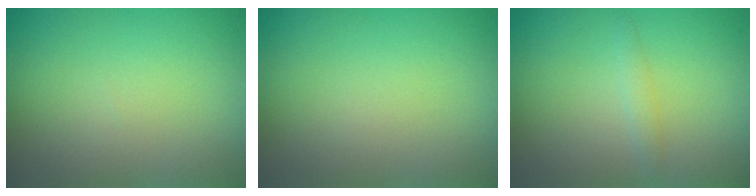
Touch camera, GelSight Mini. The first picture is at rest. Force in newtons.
{"total": 0.0}
{"total": 0.5, "press": 0.5, "slide": 0.1}